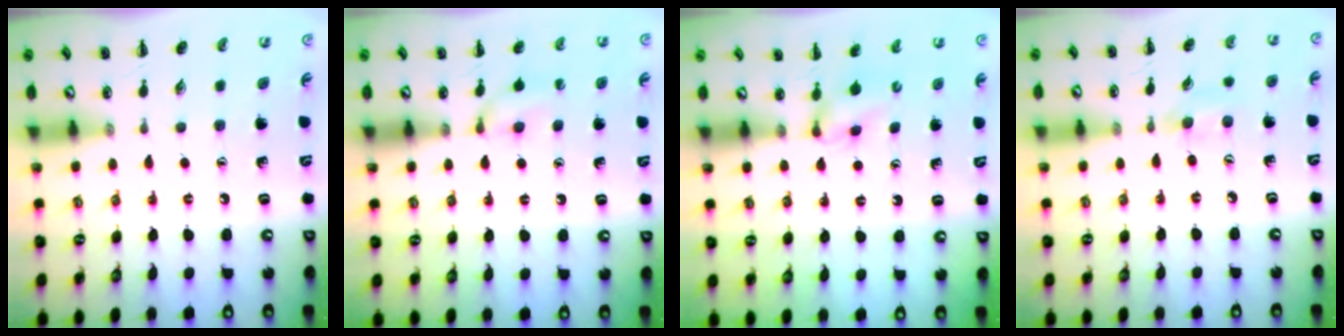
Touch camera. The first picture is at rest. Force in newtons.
{"total": 7.1, "press": 6.8, "slide": 2.0}
{"total": 2.8, "press": 2.5, "slide": 1.3}
{"total": 4.8, "press": 4.4, "slide": 1.8}